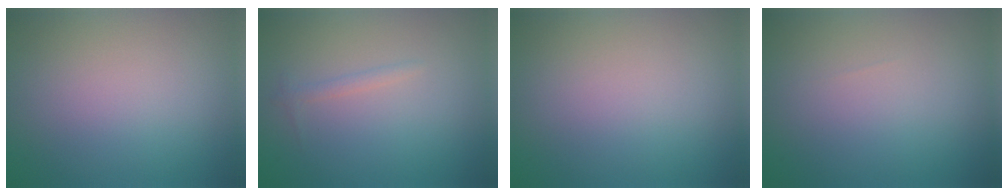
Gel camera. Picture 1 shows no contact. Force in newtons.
{"total": 0.8, "press": 0.8, "slide": 0.0}
{"total": 0.0}
{"total": 0.0}